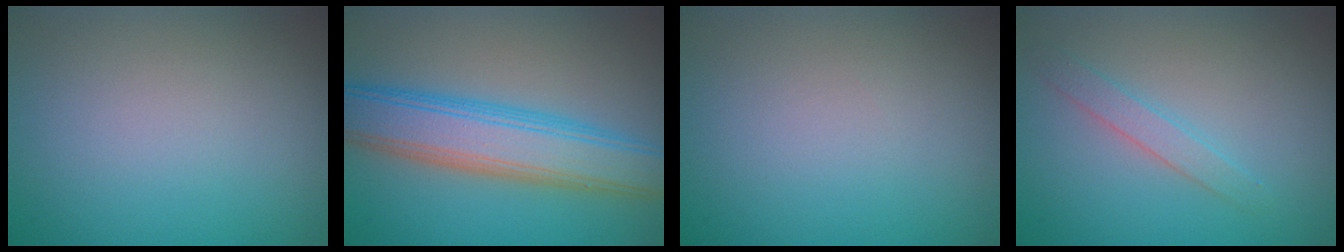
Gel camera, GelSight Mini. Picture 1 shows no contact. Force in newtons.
{"total": 7.1, "press": 7.1, "slide": 0.4}
{"total": 0.0}
{"total": 1.6, "press": 1.6, "slide": 0.0}